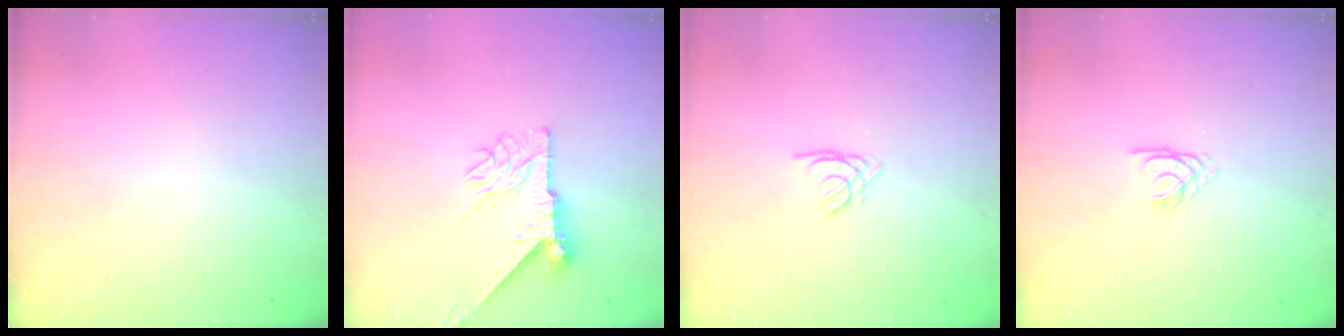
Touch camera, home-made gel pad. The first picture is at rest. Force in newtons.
{"total": 9.0, "press": 9.0, "slide": 0.6}
{"total": 1.1, "press": 1.1, "slide": 0.3}
{"total": 1.4, "press": 1.3, "slide": 0.3}